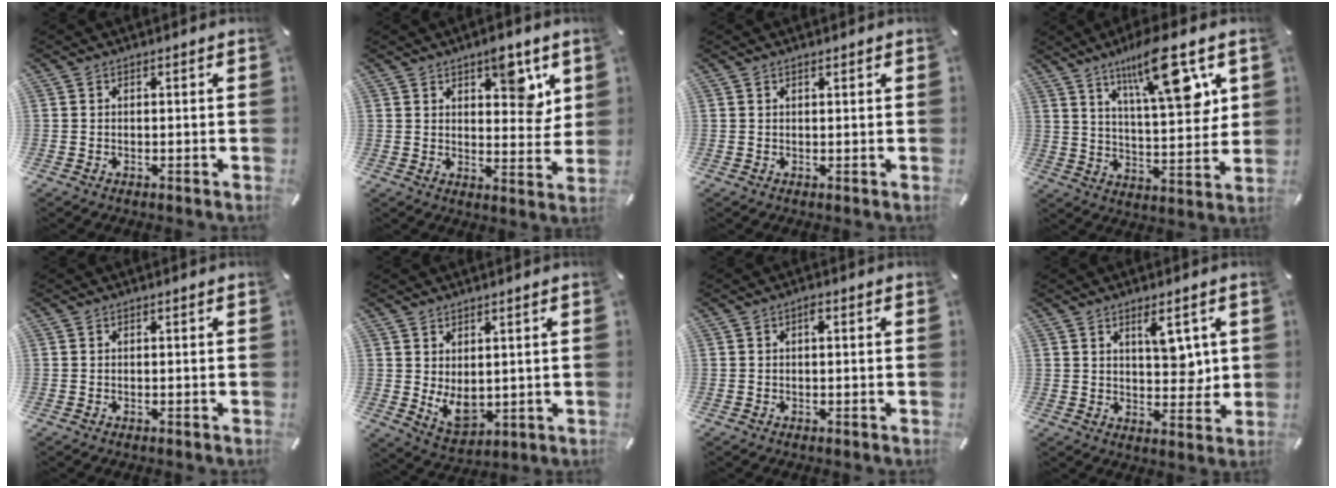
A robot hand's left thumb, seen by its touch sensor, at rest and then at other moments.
{"total": 8.9, "force": [5.0, 4.5, 5.8], "torque": [-0.054, -0.028, 0.078]}
{"total": 0.8, "force": [0.5, 0.2, 0.5], "torque": [-0.009, 0.000, 0.009]}
{"total": 17.4, "force": [10.1, 5.0, 13.3], "torque": [-0.211, -0.045, 0.158]}
{"total": 0.0}
{"total": 6.3, "force": [1.1, 4.6, 4.2], "torque": [-0.071, -0.016, 0.022]}
{"total": 1.5, "force": [0.4, 0.5, 1.4], "torque": [-0.027, 0.006, 0.004]}
{"total": 7.5, "force": [3.5, 3.6, 5.6], "torque": [-0.070, -0.021, 0.053]}